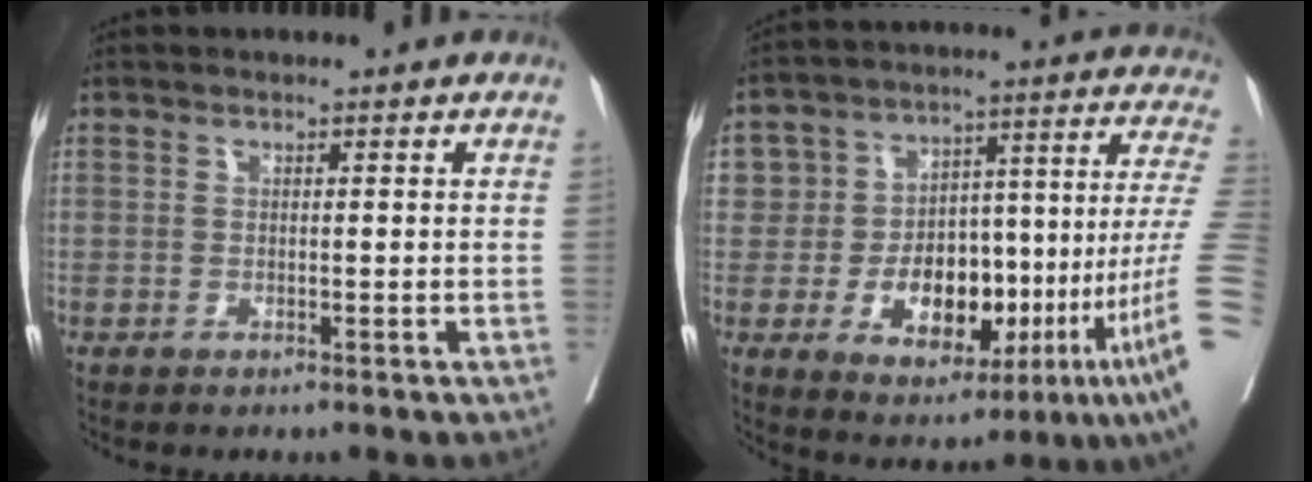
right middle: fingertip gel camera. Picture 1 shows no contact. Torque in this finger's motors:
{"motor_torque": [1.20, -0.93, 0.51, 0.18]}